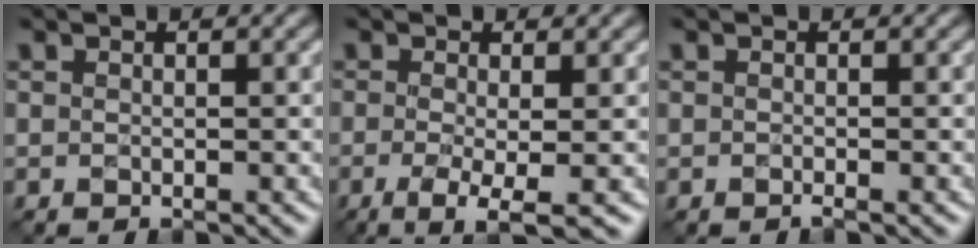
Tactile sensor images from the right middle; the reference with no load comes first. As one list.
[{"total": 3.6, "force": [-0.8, 0.7, 3.5], "torque": [-0.065, -0.007, -0.019]}, {"total": 0.0}]